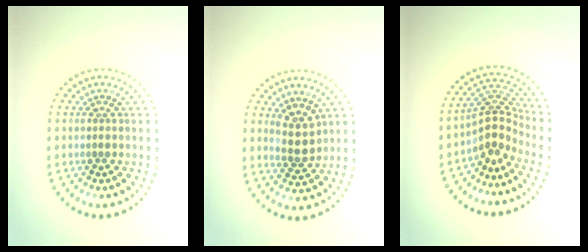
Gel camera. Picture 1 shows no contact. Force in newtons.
{"total": 2.9, "press": 2.7, "slide": 1.0}
{"total": 3.5, "press": 2.6, "slide": 2.4}